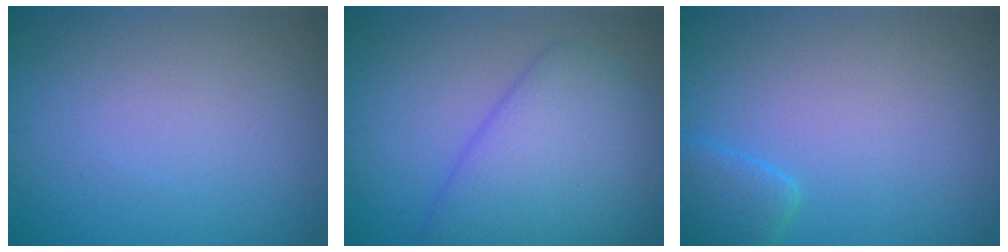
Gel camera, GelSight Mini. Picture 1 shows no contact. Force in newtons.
{"total": 6.1, "press": 6.1, "slide": 0.4}
{"total": 2.5, "press": 2.5, "slide": 0.3}